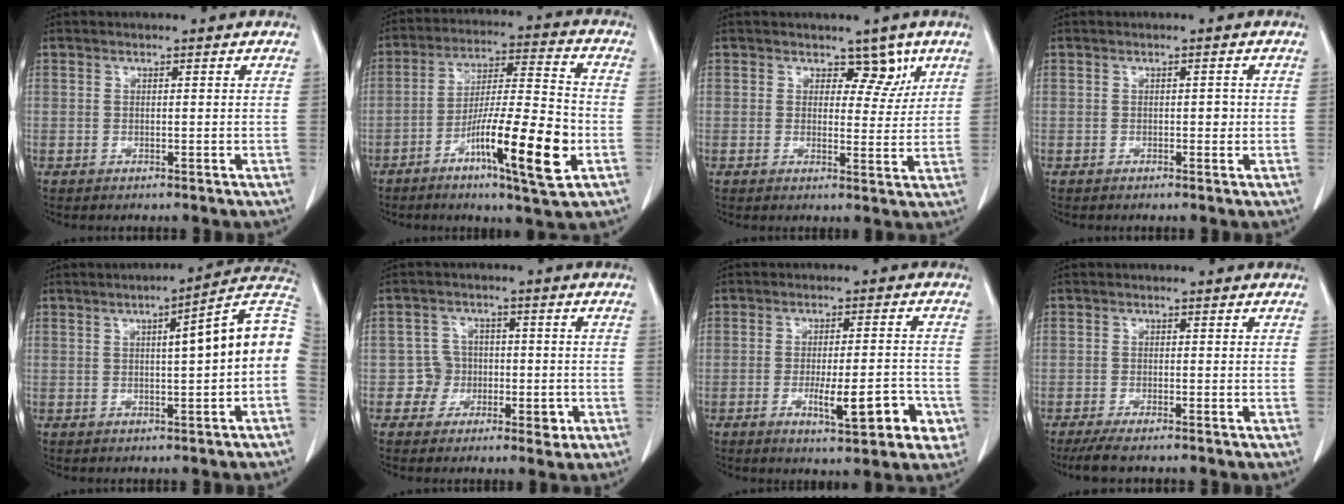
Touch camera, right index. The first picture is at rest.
{"total": 15.1, "force": [-5.8, 1.2, 13.9], "torque": [-0.239, -0.010, -0.099]}
{"total": 4.0, "force": [2.4, 2.6, 1.9], "torque": [-0.008, -0.002, 0.032]}
{"total": 0.9, "force": [-0.2, 0.5, 0.7], "torque": [-0.005, 0.003, -0.003]}
{"total": 11.1, "force": [0.8, 0.6, 11.1], "torque": [-0.146, 0.029, 0.003]}
{"total": 4.8, "force": [-1.2, 4.6, 1.0], "torque": [0.005, 0.016, -0.015]}
{"total": 9.4, "force": [-3.5, 2.3, 8.4], "torque": [-0.115, 0.003, -0.044]}
{"total": 3.5, "force": [-2.8, 0.3, 2.1], "torque": [-0.040, -0.009, -0.050]}